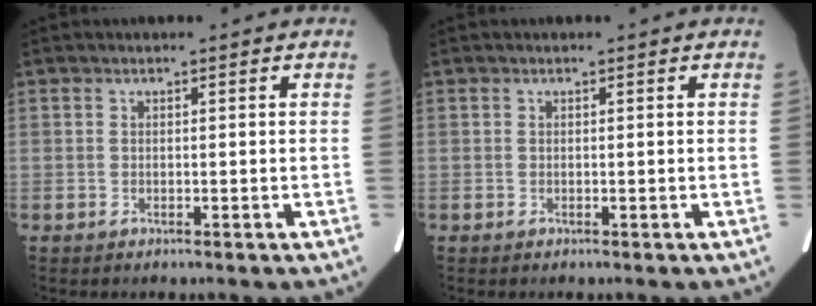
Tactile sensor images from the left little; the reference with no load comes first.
{"total": 0.0}